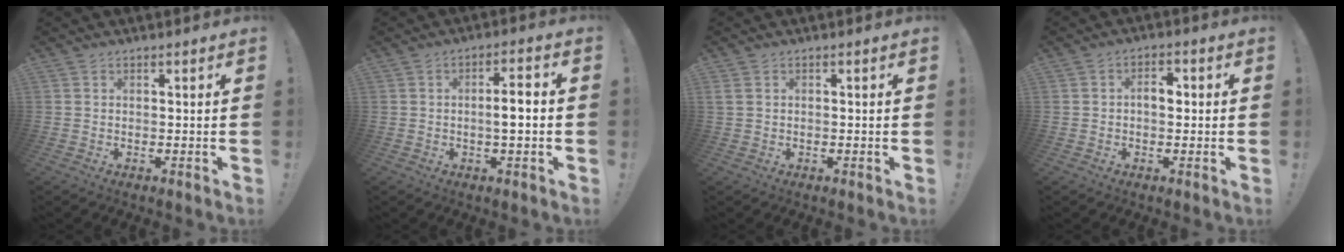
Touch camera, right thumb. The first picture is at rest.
{"total": 5.6, "force": [-0.8, 1.1, 5.5], "torque": [-0.084, 0.005, -0.020]}
{"total": 1.0, "force": [-0.1, 0.9, 0.5], "torque": [-0.013, 0.004, 0.000]}
{"total": 4.4, "force": [-0.1, 2.6, 3.6], "torque": [-0.061, 0.013, -0.006]}